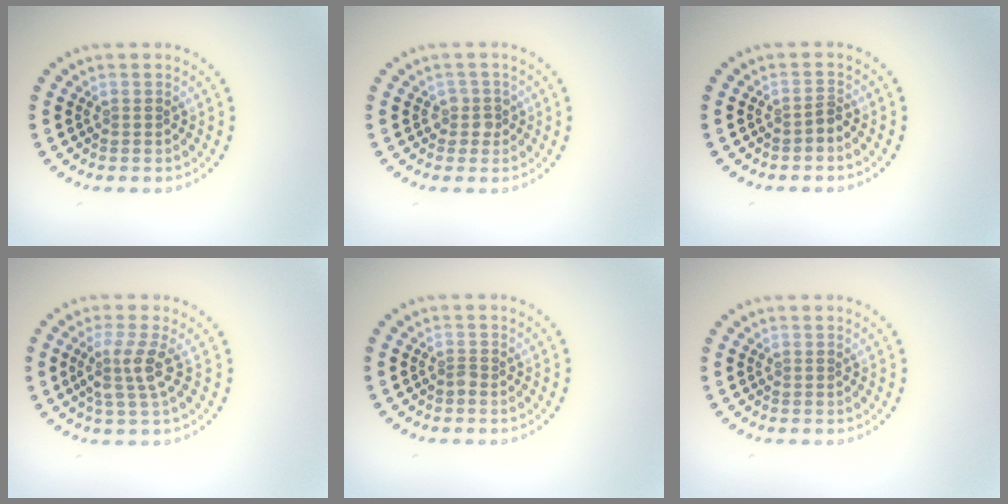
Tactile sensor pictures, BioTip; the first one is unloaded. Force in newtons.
{"total": 1.4, "press": 1.1, "slide": 0.8}
{"total": 0.7, "press": 0.4, "slide": 0.6}
{"total": 2.8, "press": 2.1, "slide": 1.8}
{"total": 0.6, "press": 0.5, "slide": 0.4}
{"total": 0.0}